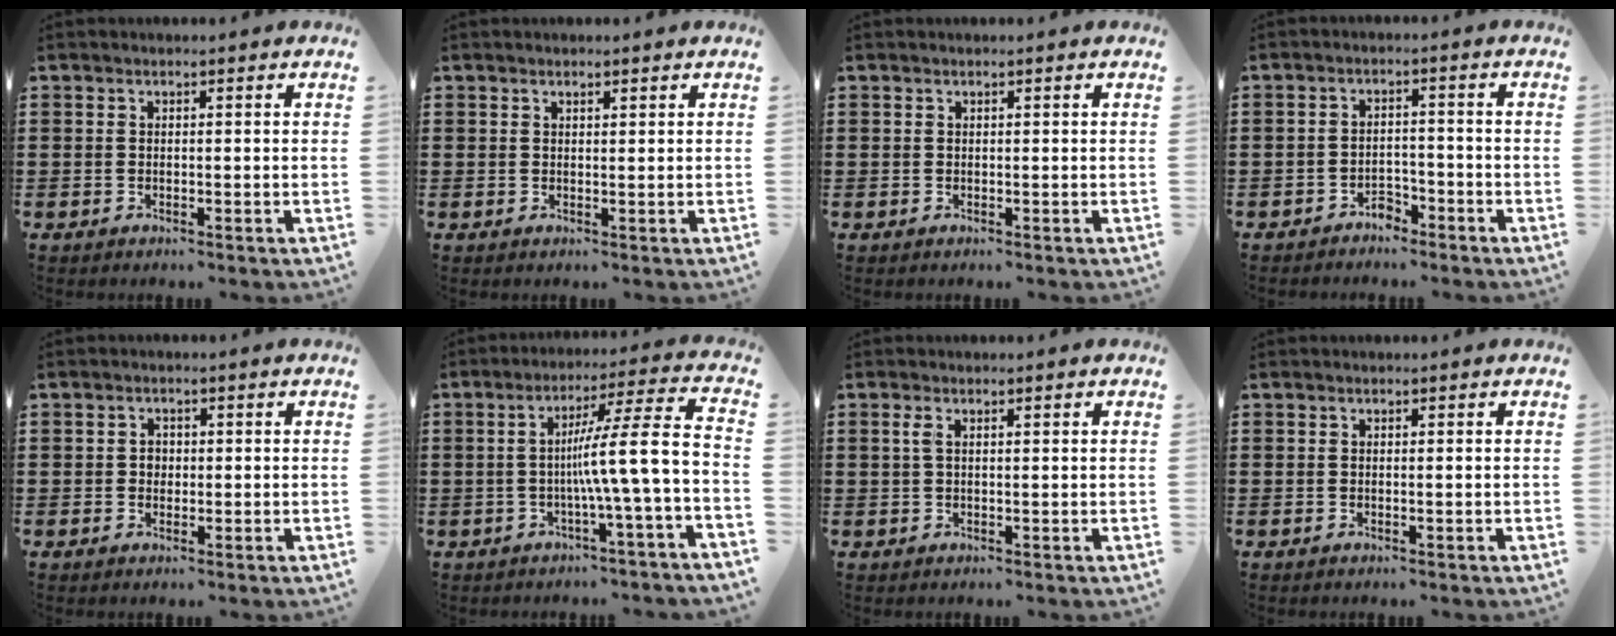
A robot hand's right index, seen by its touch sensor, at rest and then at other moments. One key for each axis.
{"total": 0.7, "fx": 0.5, "fy": 0.2, "fz": 0.3, "tx": -0.007, "ty": 0.000, "tz": 0.011}
{"total": 0.0}
{"total": 2.7, "fx": -2.5, "fy": 0.9, "fz": 0.5, "tx": -0.018, "ty": 0.004, "tz": -0.051}
{"total": 1.3, "fx": 0.0, "fy": 1.1, "fz": 0.7, "tx": -0.017, "ty": 0.004, "tz": -0.001}
{"total": 9.7, "fx": -1.9, "fy": -0.4, "fz": 9.5, "tx": -0.156, "ty": -0.017, "tz": -0.046}
{"total": 1.6, "fx": 0.4, "fy": 0.5, "fz": 1.5, "tx": -0.031, "ty": 0.002, "tz": 0.006}
{"total": 0.0}